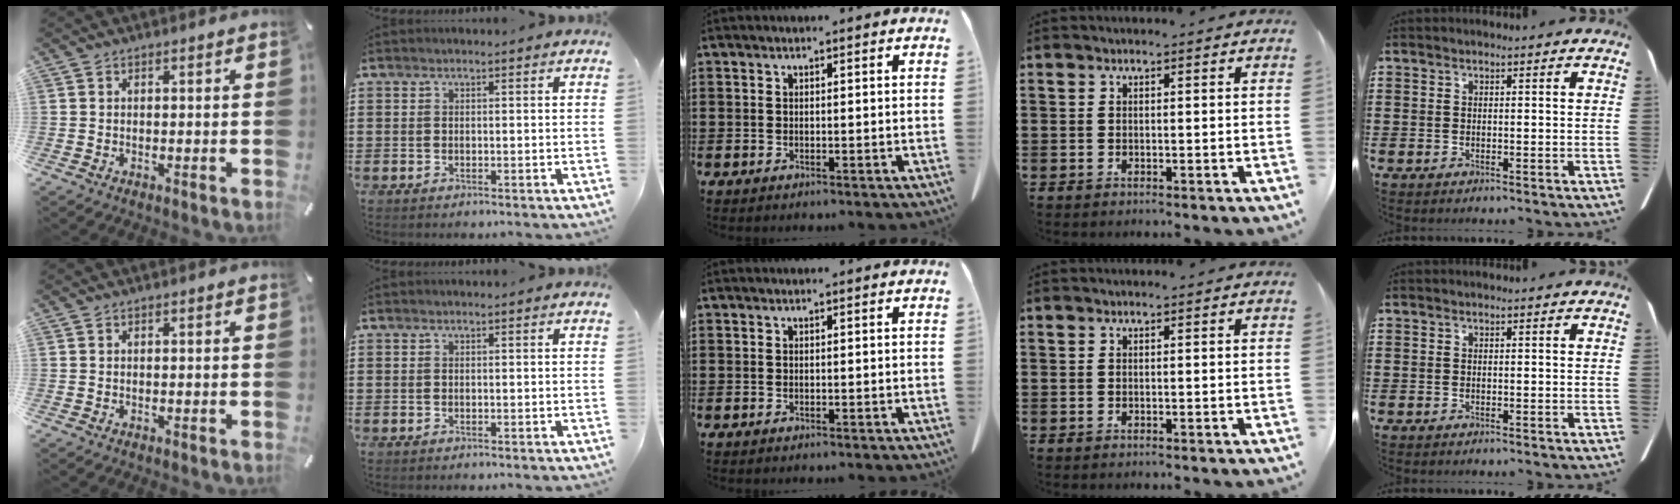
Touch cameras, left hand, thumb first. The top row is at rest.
{}